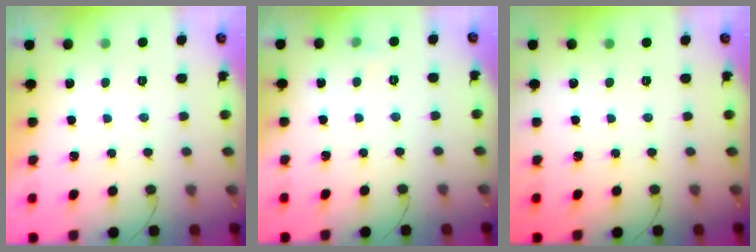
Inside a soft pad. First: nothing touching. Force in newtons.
{"total": 2.5, "press": 2.3, "slide": 1.1}
{"total": 0.0}